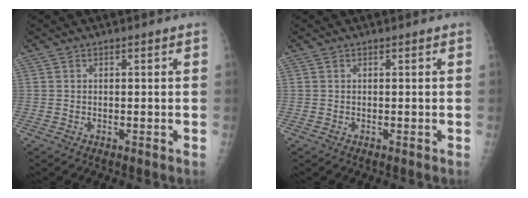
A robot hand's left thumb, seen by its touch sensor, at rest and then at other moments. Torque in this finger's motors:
{"motor_torque": [0.00, 0.00, 0.00, -0.01, 0.00]}